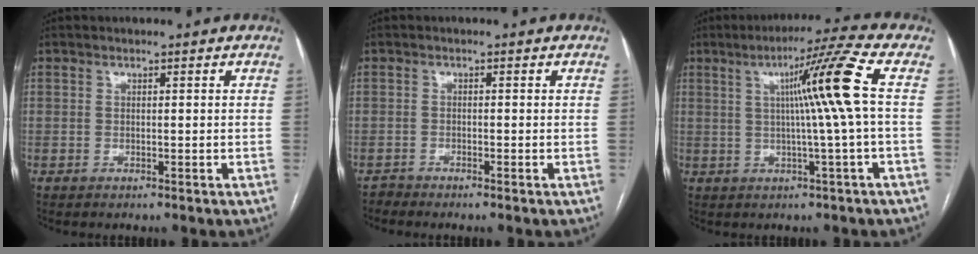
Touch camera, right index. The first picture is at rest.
{"total": 1.1, "force": [-1.1, -0.3, 0.0], "torque": [0.003, -0.004, -0.021]}
{"total": 10.2, "force": [1.4, -2.5, 9.7], "torque": [-0.152, 0.012, 0.028]}